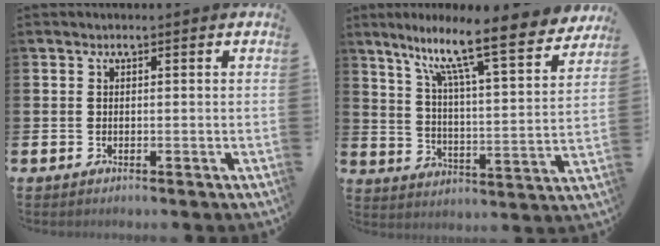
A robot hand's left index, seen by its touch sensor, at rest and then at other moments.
{"total": 12.2, "force": [9.4, 1.8, 7.5], "torque": [-0.151, -0.071, 0.148]}